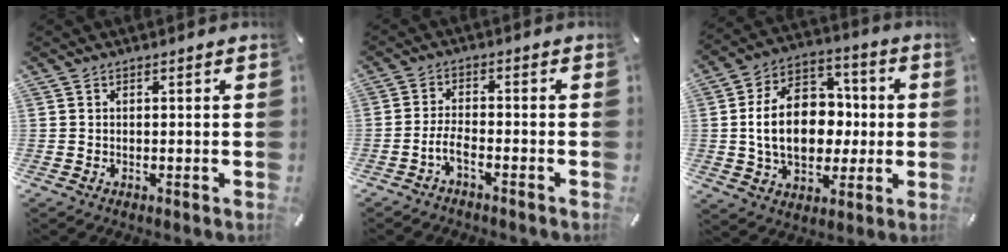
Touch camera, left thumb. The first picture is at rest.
{"total": 4.2, "force": [-2.6, 1.3, 3.0], "torque": [-0.064, 0.009, -0.049]}
{"total": 17.8, "force": [-0.6, 13.1, 12.0], "torque": [-0.234, 0.007, -0.010]}